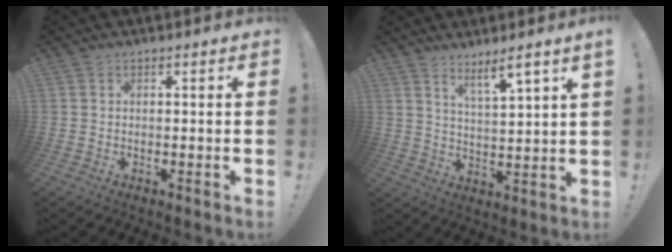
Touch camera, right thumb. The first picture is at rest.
{"total": 6.9, "force": [5.2, -0.1, 4.5], "torque": [-0.060, -0.035, 0.082]}